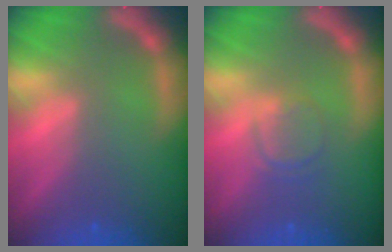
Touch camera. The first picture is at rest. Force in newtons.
{"total": 2.4}